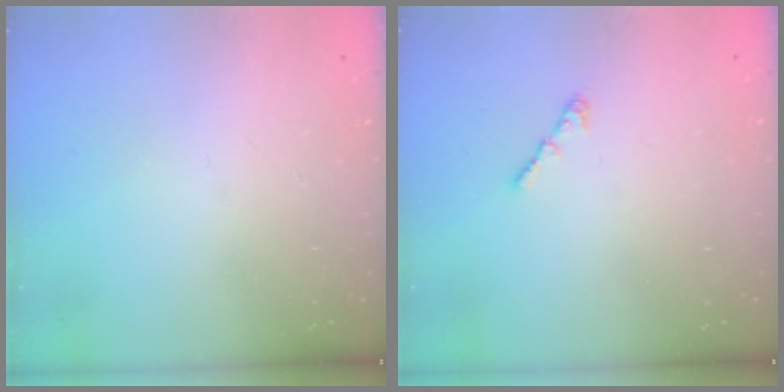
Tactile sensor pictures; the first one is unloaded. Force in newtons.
{"total": 1.3, "press": 1.2, "slide": 0.6}